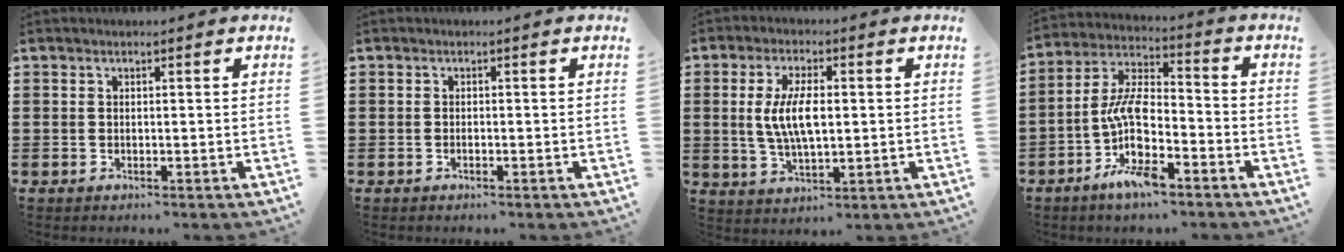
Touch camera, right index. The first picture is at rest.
{"total": 0.5, "force": [-0.4, 0.0, 0.3], "torque": [-0.008, -0.003, -0.006]}
{"total": 7.3, "force": [0.5, 2.9, 6.6], "torque": [-0.140, 0.005, 0.003]}
{"total": 9.9, "force": [-4.5, 3.7, 8.1], "torque": [-0.186, -0.011, -0.092]}